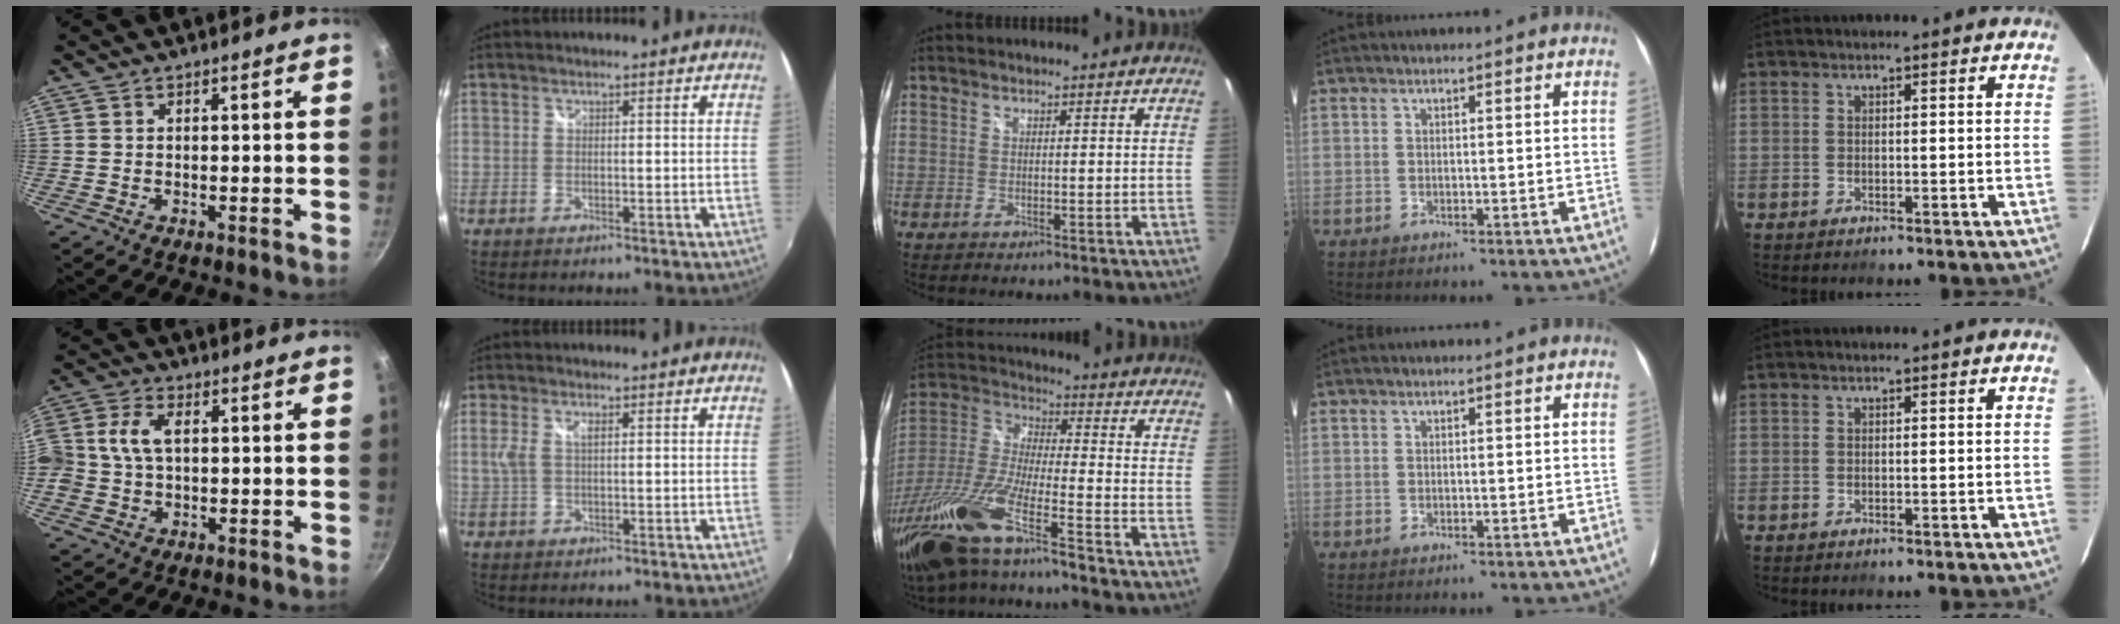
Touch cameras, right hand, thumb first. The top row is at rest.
{"thumb": {"total": 8.3, "force": [0.7, 5.7, 6.0], "torque": [-0.116, 0.021, 0.003]}, "index": {"total": 2.7, "force": [0.5, 1.2, 2.4], "torque": [-0.050, 0.001, 0.009]}, "middle": {"total": 20.2, "force": [-13.8, 2.4, 14.6], "torque": [-0.309, -0.042, -0.268]}}